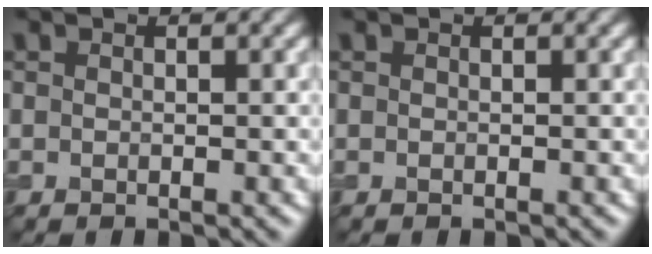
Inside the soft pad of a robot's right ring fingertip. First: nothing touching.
{"total": 0.0}